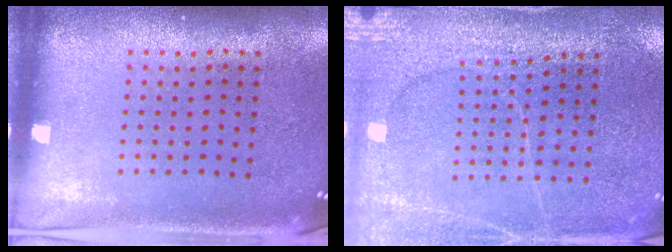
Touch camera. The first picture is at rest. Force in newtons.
{"total": 2.9, "press": 2.9, "slide": 0.2}